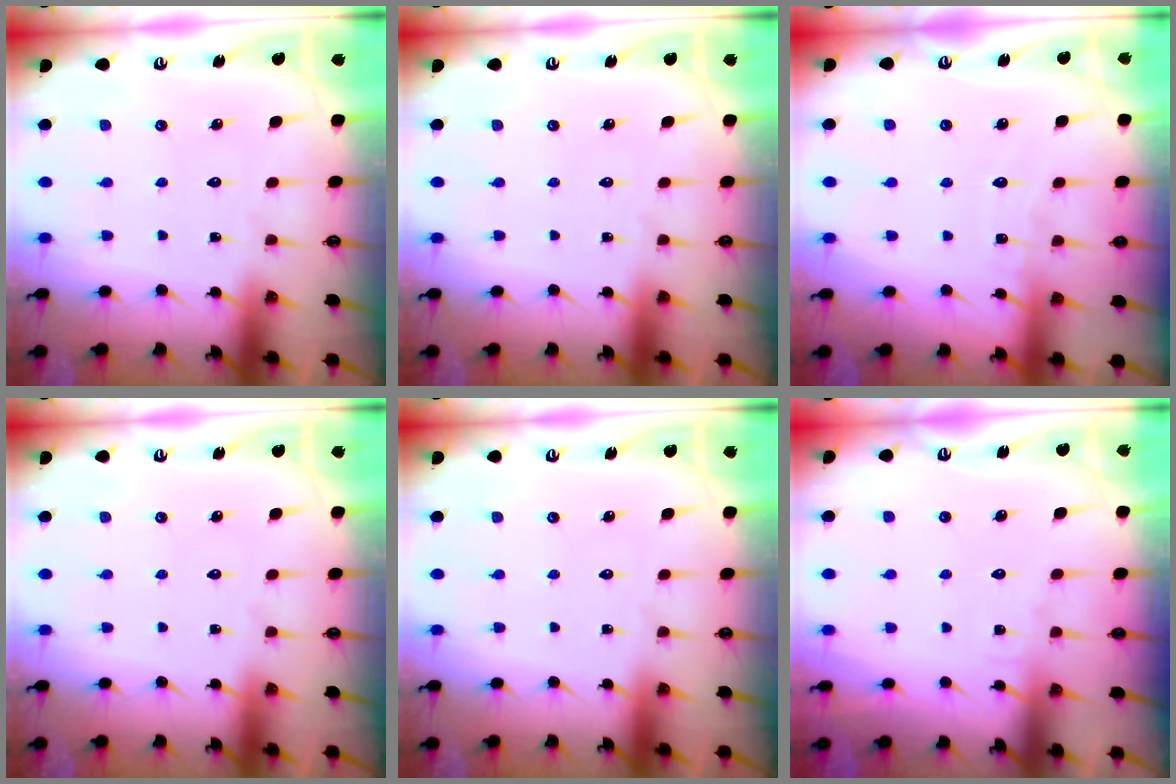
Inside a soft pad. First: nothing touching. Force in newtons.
{"total": 0.0}
{"total": 4.8, "press": 4.8, "slide": 0.5}
{"total": 0.0}
{"total": 0.0}
{"total": 4.0, "press": 4.0, "slide": 0.4}